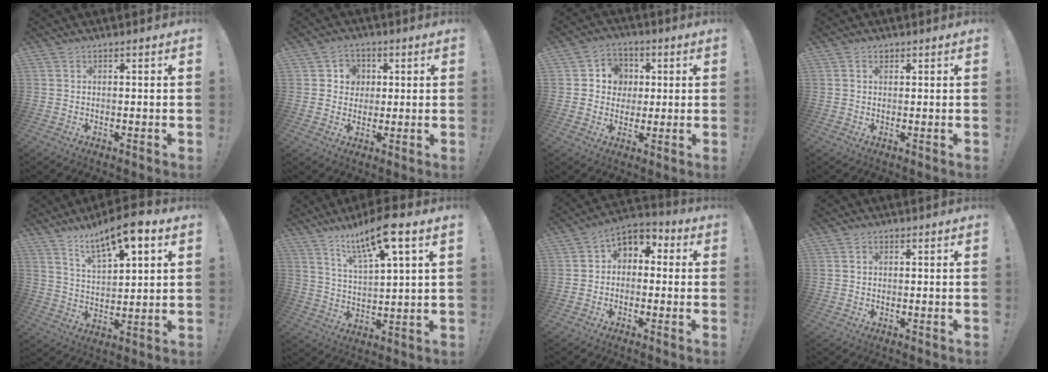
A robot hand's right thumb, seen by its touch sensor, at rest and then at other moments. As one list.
[{"total": 5.8, "force": [1.1, 5.5, 1.2], "torque": [-0.021, -0.002, 0.022]}, {"total": 7.8, "force": [0.5, 7.5, 1.8], "torque": [-0.023, 0.003, 0.015]}, {"total": 1.4, "force": [0.6, 1.1, 0.5], "torque": [-0.005, 0.001, 0.012]}, {"total": 11.1, "force": [7.5, 3.3, 7.5], "torque": [-0.132, -0.037, 0.127]}, {"total": 12.4, "force": [8.4, 1.9, 9.0], "torque": [-0.151, -0.042, 0.134]}, {"total": 5.1, "force": [-0.4, 4.5, 2.5], "torque": [-0.043, 0.014, -0.001]}, {"total": 0.7, "force": [0.2, 0.7, 0.0], "torque": [-0.001, 0.002, 0.004]}]